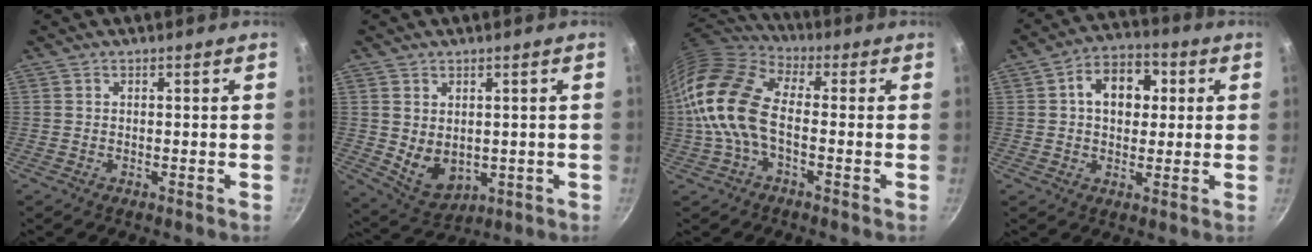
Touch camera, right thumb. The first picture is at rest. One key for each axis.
{"total": 7.5, "fx": 0.5, "fy": 5.5, "fz": 5.1, "tx": -0.070, "ty": -0.019, "tz": 0.032}
{"total": 15.1, "fx": -1.7, "fy": 8.4, "fz": 12.5, "tx": -0.236, "ty": 0.029, "tz": -0.051}
{"total": 10.6, "fx": 2.1, "fy": 7.5, "fz": 7.2, "tx": -0.069, "ty": 0.012, "tz": 0.019}